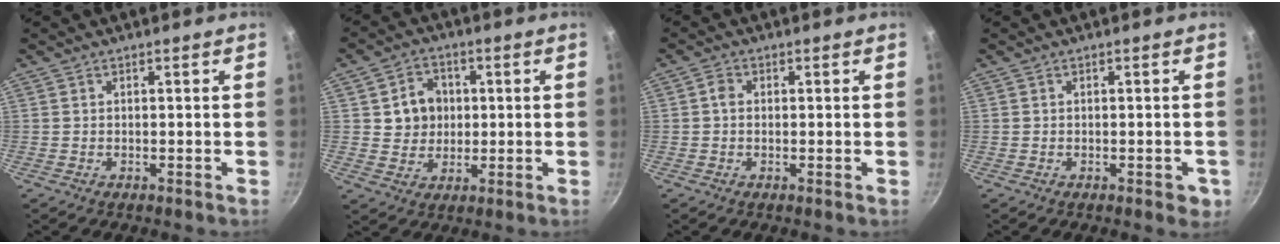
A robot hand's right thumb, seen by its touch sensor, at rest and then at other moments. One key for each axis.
{"total": 7.8, "fx": 1.2, "fy": 6.9, "fz": 3.5, "tx": -0.020, "ty": 0.000, "tz": 0.021}
{"total": 1.9, "fx": 0.1, "fy": 1.3, "fz": 1.3, "tx": -0.021, "ty": 0.001, "tz": -0.004}
{"total": 2.3, "fx": -1.0, "fy": 1.1, "fz": 1.8, "tx": -0.011, "ty": 0.004, "tz": -0.009}